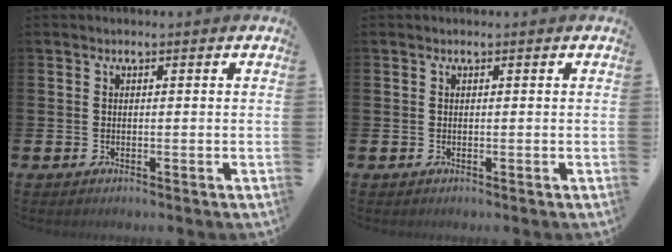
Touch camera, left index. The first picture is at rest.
{"total": 0.5, "force": [-0.4, -0.2, -0.3], "torque": [0.008, -0.002, -0.007]}